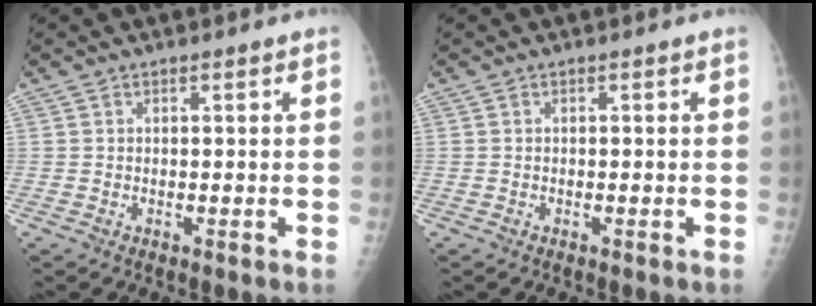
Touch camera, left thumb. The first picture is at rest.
{"total": 0.0}